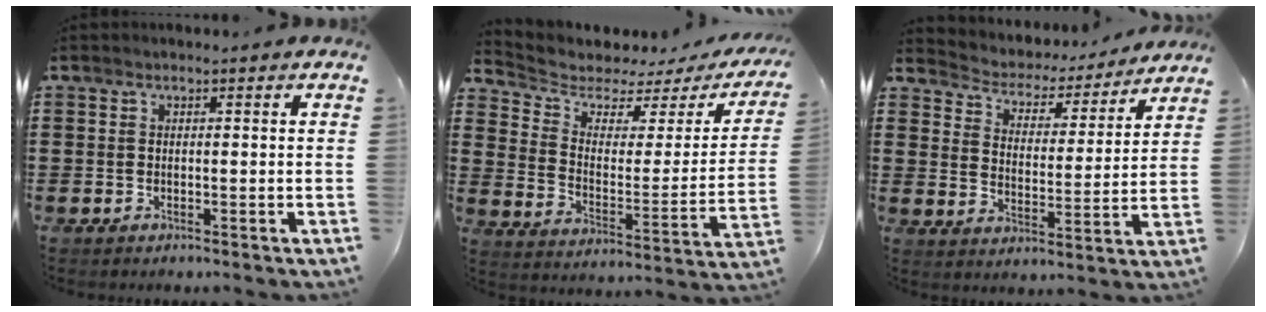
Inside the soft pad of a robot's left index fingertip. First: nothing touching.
{"total": 3.9, "force": [3.2, 1.9, 1.2], "torque": [-0.050, -0.023, 0.049]}
{"total": 3.4, "force": [3.3, 0.9, -0.1], "torque": [-0.023, -0.028, 0.048]}